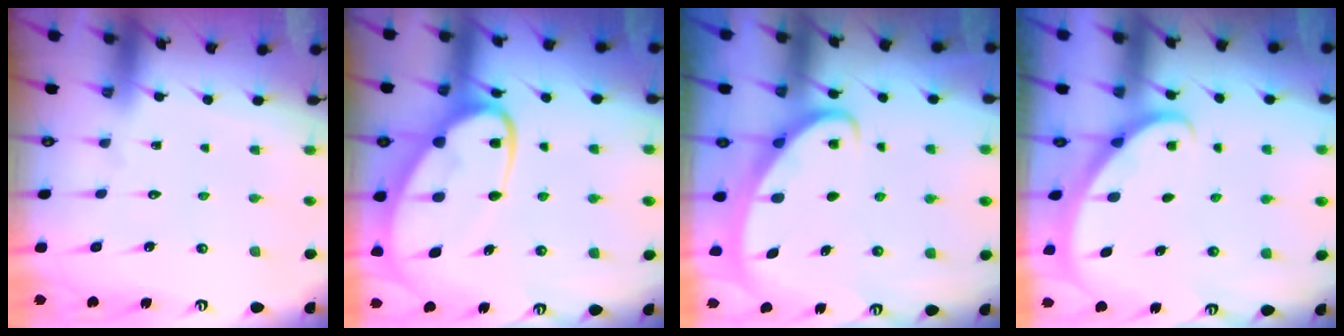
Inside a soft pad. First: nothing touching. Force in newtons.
{"total": 13.9, "press": 13.9, "slide": 1.1}
{"total": 2.5, "press": 2.5, "slide": 0.4}
{"total": 1.9, "press": 1.9, "slide": 0.1}